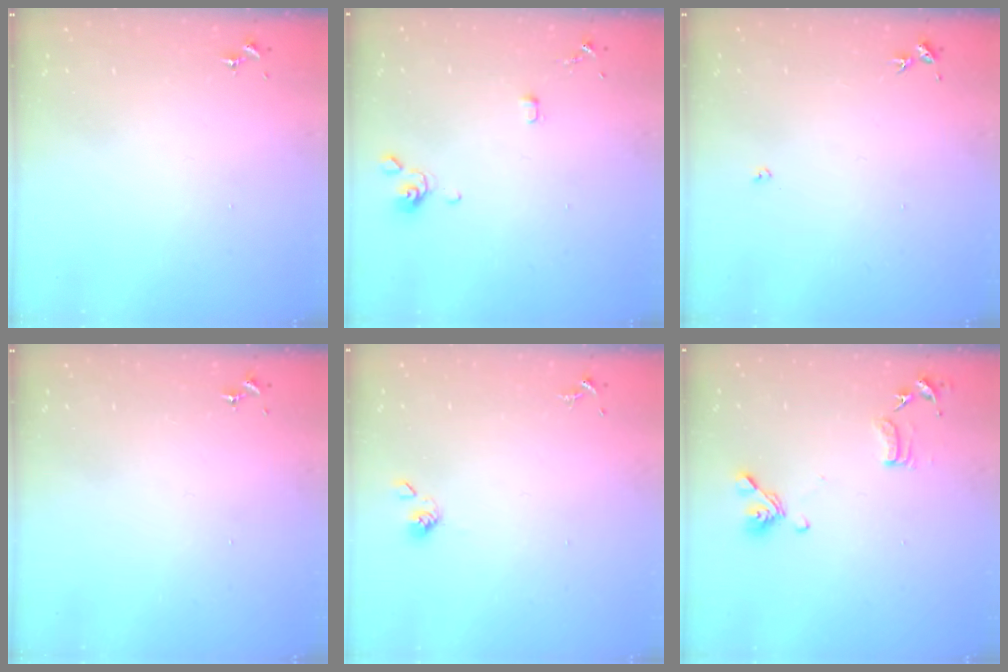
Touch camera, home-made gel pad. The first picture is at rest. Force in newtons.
{"total": 4.0, "press": 4.0, "slide": 0.8}
{"total": 2.7, "press": 2.7, "slide": 0.5}
{"total": 0.0}
{"total": 4.4, "press": 4.1, "slide": 1.6}
{"total": 12.9, "press": 12.8, "slide": 1.9}